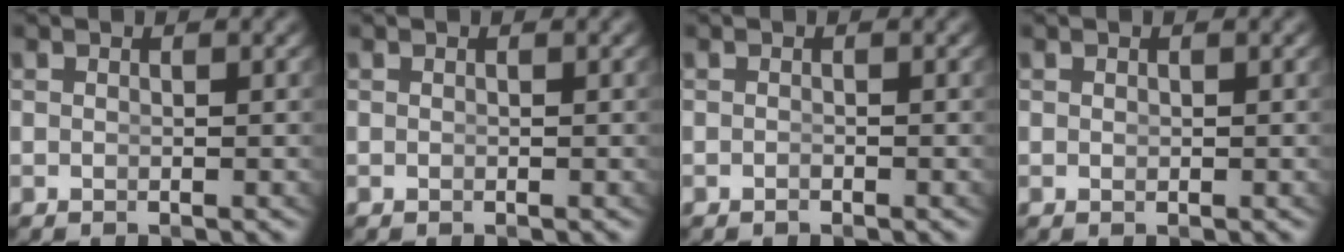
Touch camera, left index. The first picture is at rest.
{"total": 0.0}
{"total": 0.6, "force": [-0.5, -0.4, 0.0], "torque": [-0.003, -0.010, -0.003]}
{"total": 0.0}